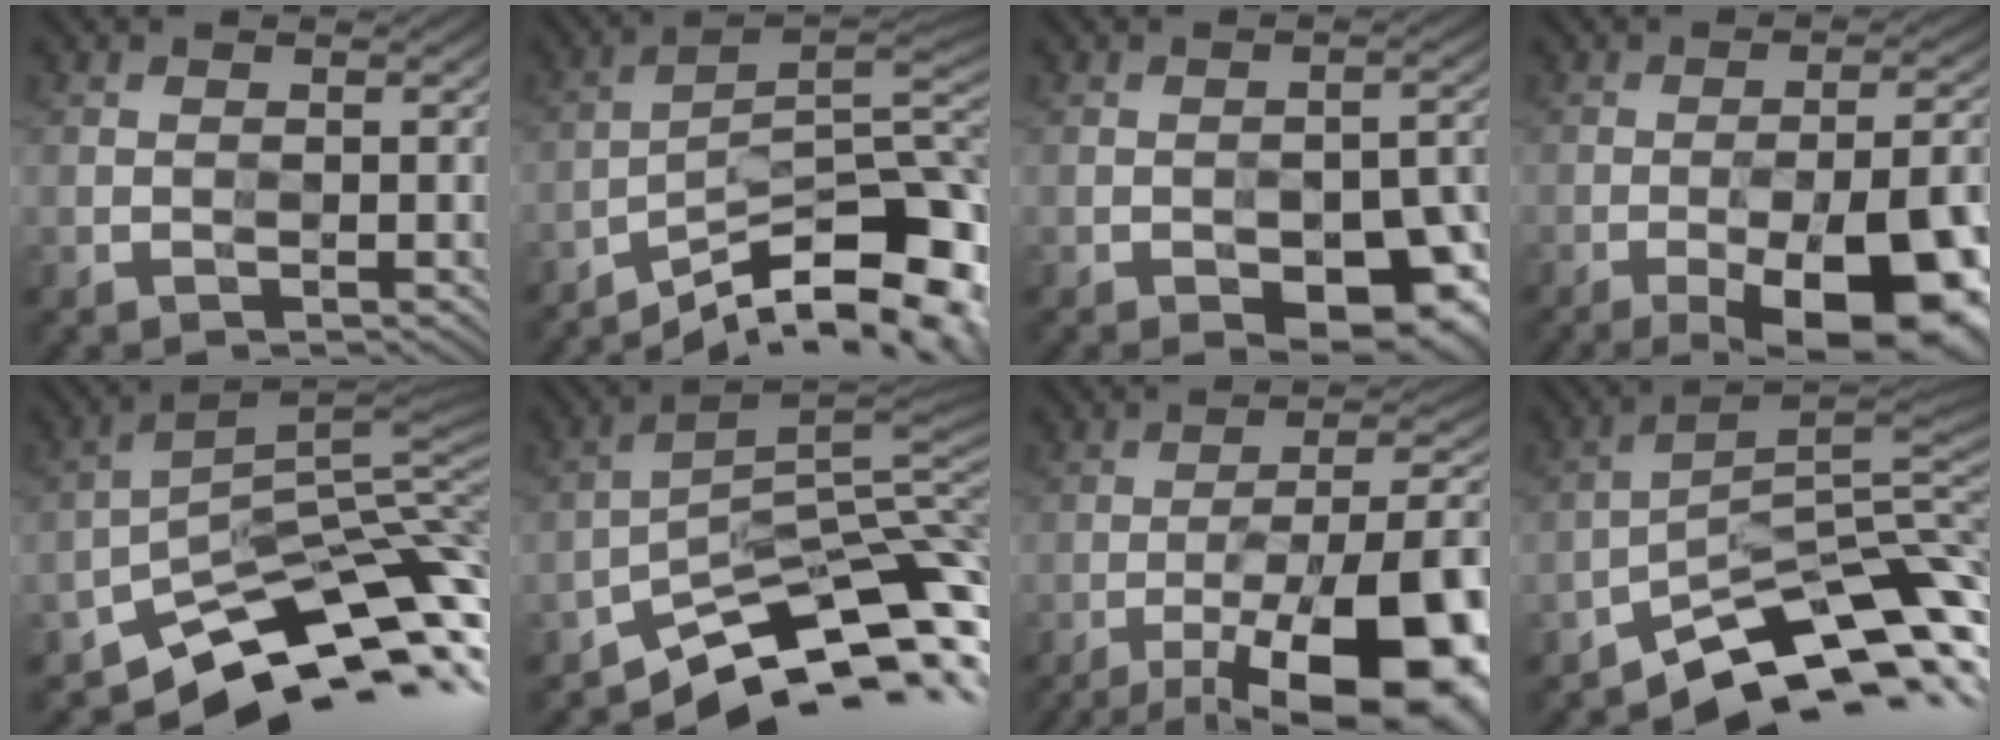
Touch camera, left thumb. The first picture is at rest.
{"total": 13.5, "force": [-9.0, 3.4, 9.5], "torque": [-0.166, -0.010, -0.147]}
{"total": 10.5, "force": [-5.5, 4.7, 7.6], "torque": [-0.105, -0.006, -0.075]}
{"total": 15.8, "force": [-7.3, 5.5, 12.9], "torque": [-0.175, 0.000, -0.108]}
{"total": 13.9, "force": [-8.5, 5.5, 9.6], "torque": [-0.173, -0.002, -0.144]}
{"total": 11.7, "force": [-7.9, 3.9, 7.8], "torque": [-0.129, 0.003, -0.143]}
{"total": 18.7, "force": [-9.6, 6.9, 14.5], "torque": [-0.189, -0.005, -0.142]}
{"total": 11.2, "force": [-7.2, 3.6, 7.7], "torque": [-0.112, 0.001, -0.136]}